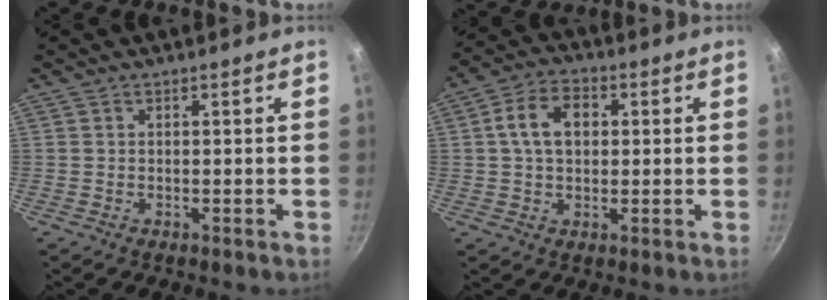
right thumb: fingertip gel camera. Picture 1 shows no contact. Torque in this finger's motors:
{"motor_torque": [0.10, 2.06, 0.74, -0.56, 0.04]}